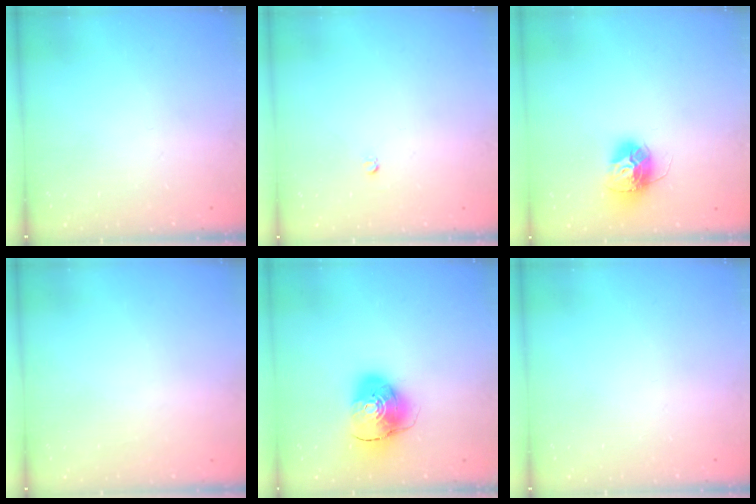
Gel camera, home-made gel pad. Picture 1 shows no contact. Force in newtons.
{"total": 2.5, "press": 2.5, "slide": 0.2}
{"total": 14.0, "press": 13.9, "slide": 1.1}
{"total": 0.9, "press": 0.9, "slide": 0.1}
{"total": 10.4, "press": 10.3, "slide": 1.4}
{"total": 0.0}